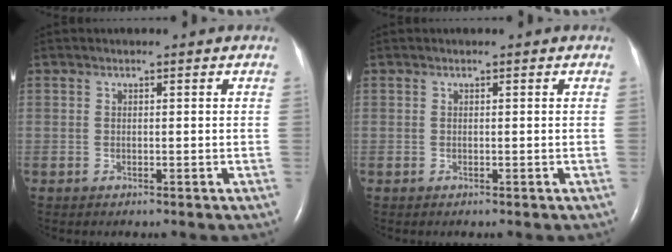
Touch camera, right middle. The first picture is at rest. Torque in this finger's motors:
{"motor_torque": [-0.36, 0.01, -0.02, 0.00]}